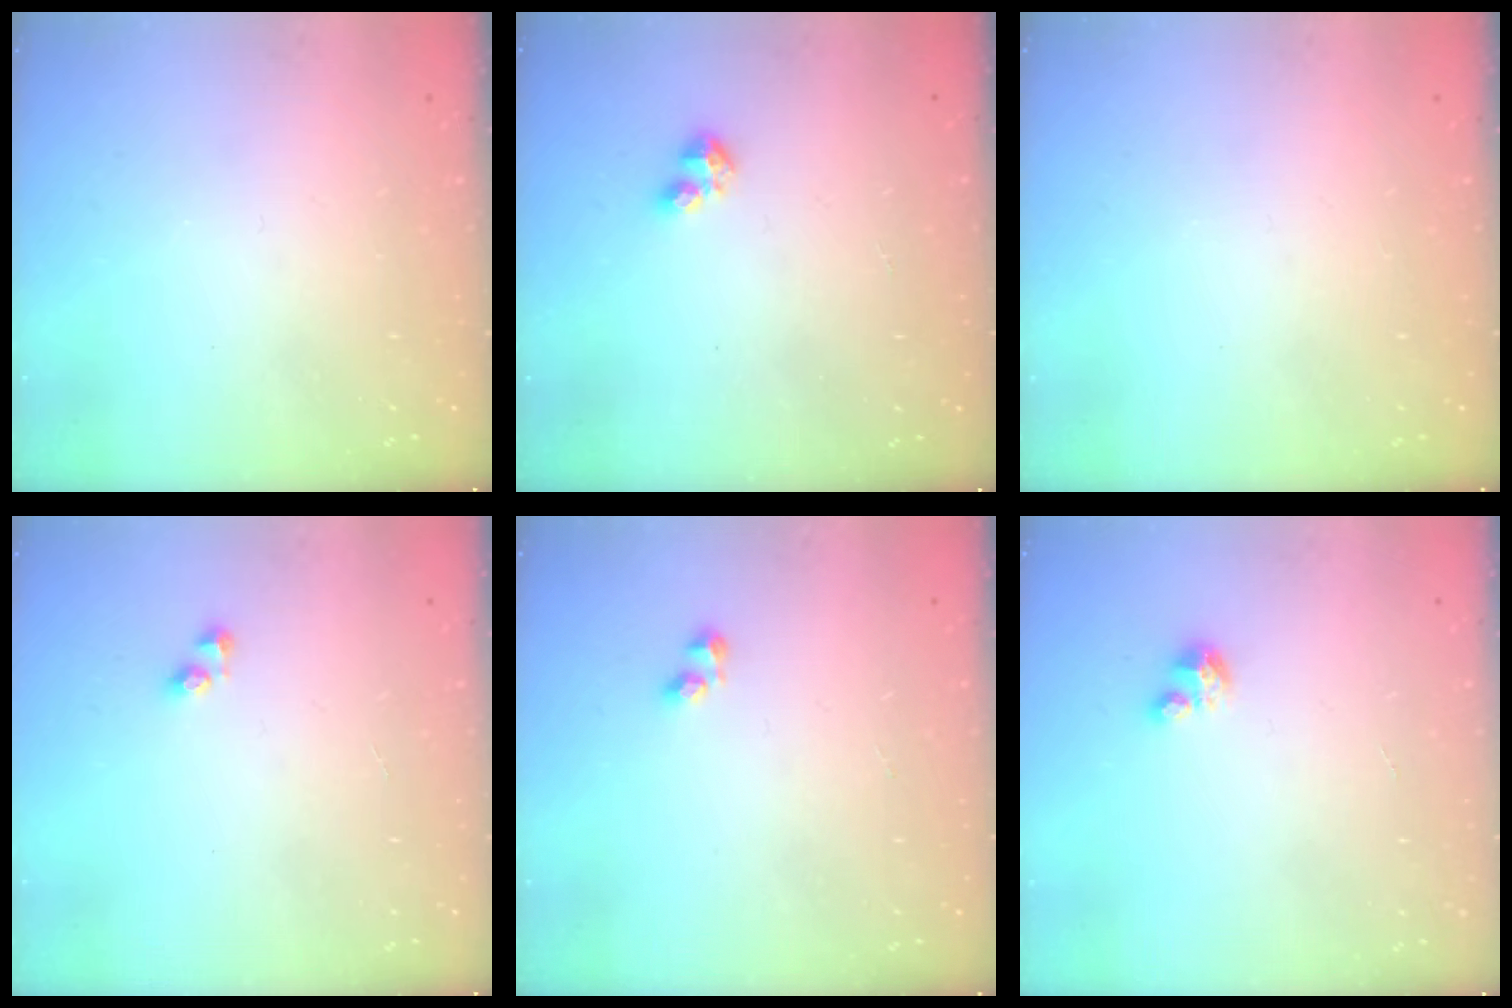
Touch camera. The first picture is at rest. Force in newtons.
{"total": 2.4, "press": 2.4, "slide": 0.5}
{"total": 0.0}
{"total": 2.9, "press": 2.9, "slide": 0.1}
{"total": 2.4, "press": 2.1, "slide": 1.1}
{"total": 2.4, "press": 2.4, "slide": 0.1}